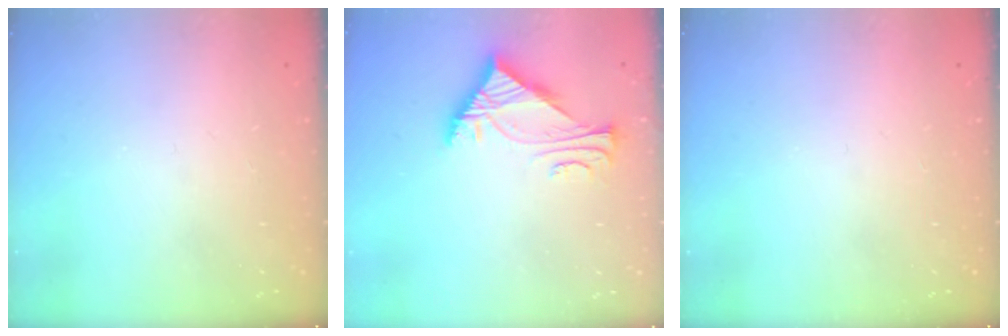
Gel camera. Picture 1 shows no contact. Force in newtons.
{"total": 5.8, "press": 5.7, "slide": 0.8}
{"total": 0.0}